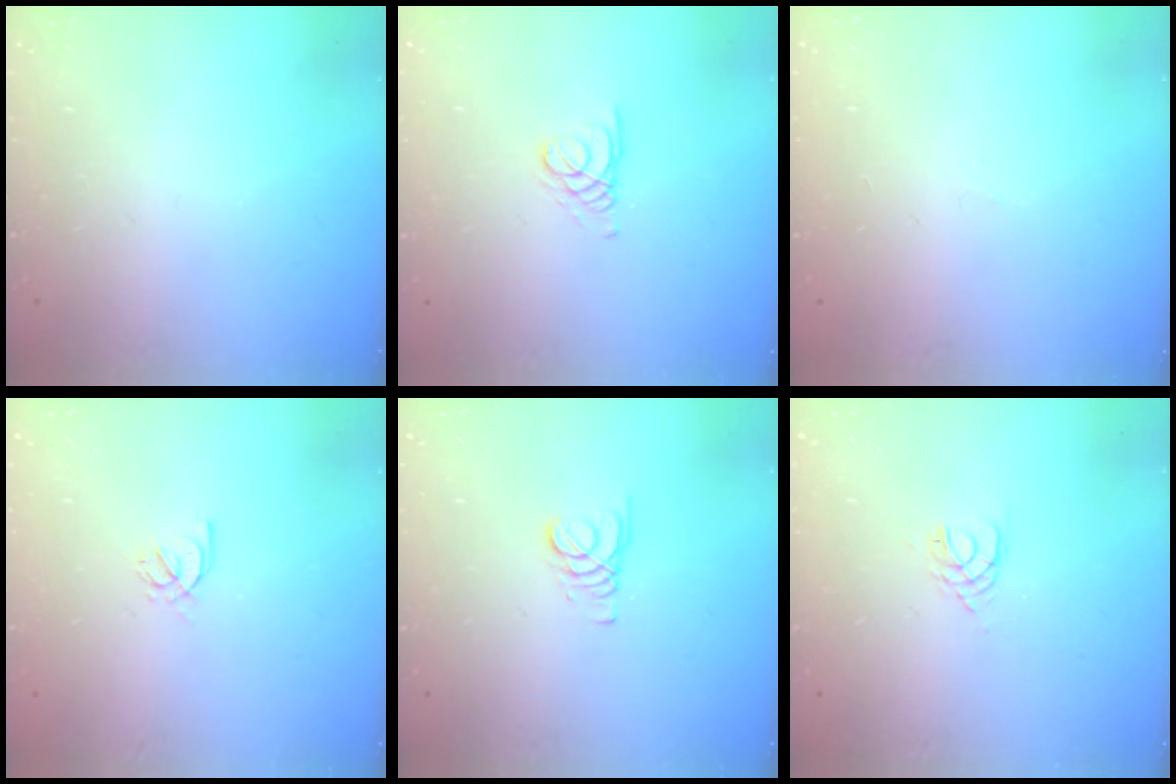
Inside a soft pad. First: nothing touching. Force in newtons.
{"total": 1.7, "press": 1.7, "slide": 0.2}
{"total": 2.0, "press": 1.9, "slide": 0.5}
{"total": 2.6, "press": 2.6, "slide": 0.4}
{"total": 1.8, "press": 1.8, "slide": 0.2}
{"total": 2.0, "press": 1.9, "slide": 0.3}